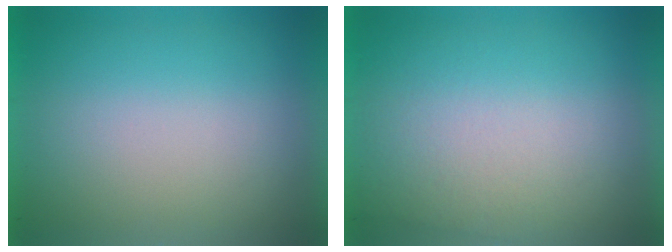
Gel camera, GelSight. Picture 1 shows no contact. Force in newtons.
{"total": 2.2}